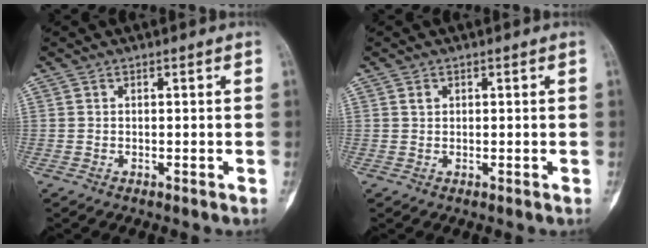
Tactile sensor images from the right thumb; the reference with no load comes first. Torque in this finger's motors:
{"motor_torque": [-0.26, 0.16, 0.28, -0.19, -0.02]}